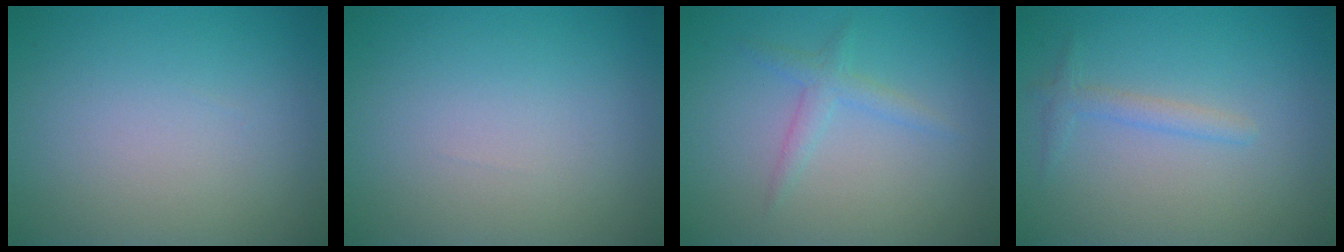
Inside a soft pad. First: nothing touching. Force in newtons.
{"total": 0.0}
{"total": 1.7, "press": 1.7, "slide": 0.0}
{"total": 1.4, "press": 1.4, "slide": 0.0}